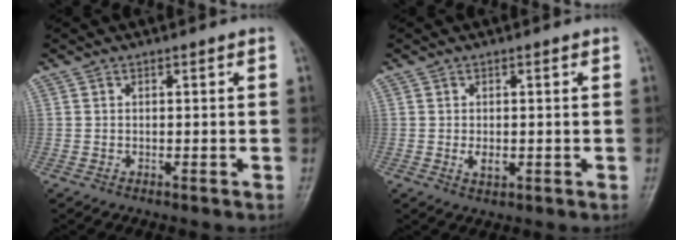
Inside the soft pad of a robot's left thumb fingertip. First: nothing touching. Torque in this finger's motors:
{"motor_torque": [0.03, 0.58, 0.46, 0.16, 0.00]}